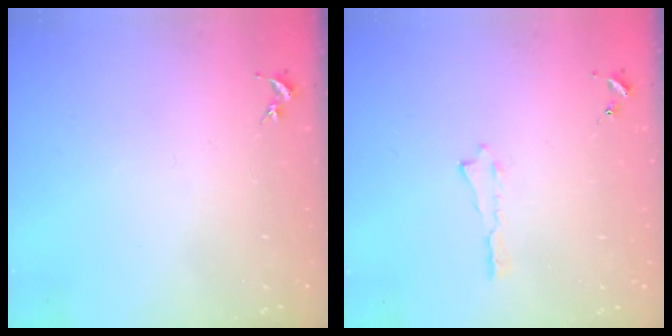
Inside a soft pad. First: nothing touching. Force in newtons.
{"total": 0.0}